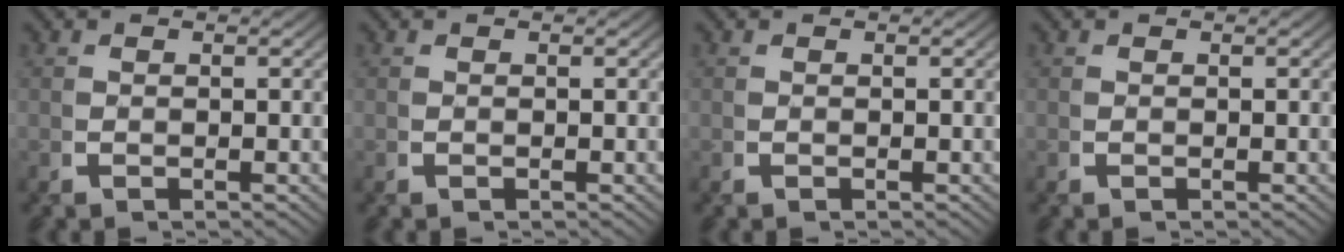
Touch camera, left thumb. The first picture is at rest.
{"total": 0.0}
{"total": 0.0}
{"total": 0.0}